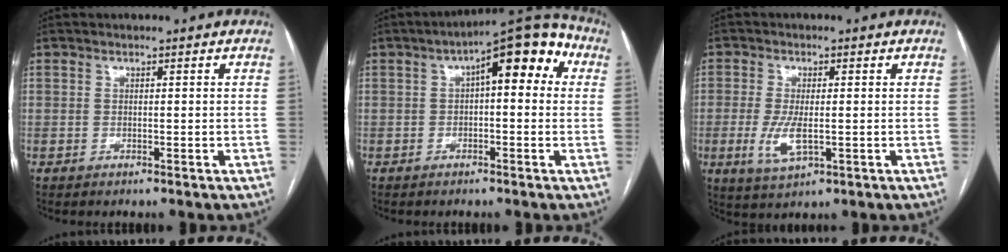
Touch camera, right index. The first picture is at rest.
{"total": 10.9, "force": [2.7, 3.5, 10.0], "torque": [-0.135, 0.050, 0.031]}
{"total": 5.7, "force": [-1.0, 2.1, 5.2], "torque": [-0.115, -0.012, -0.014]}